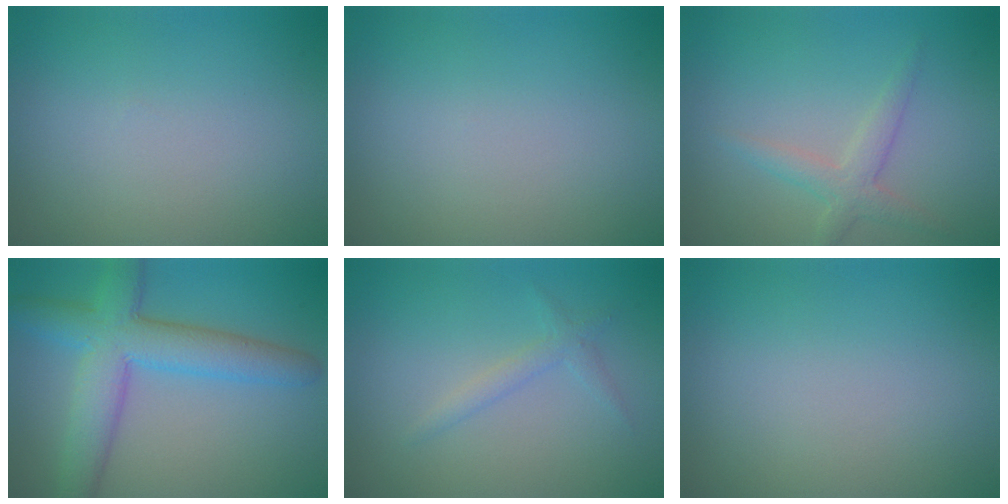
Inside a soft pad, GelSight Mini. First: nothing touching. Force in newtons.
{"total": 0.0}
{"total": 2.2, "press": 2.2, "slide": 0.1}
{"total": 7.2, "press": 7.2, "slide": 0.2}
{"total": 1.3, "press": 1.3, "slide": 0.1}
{"total": 0.0}